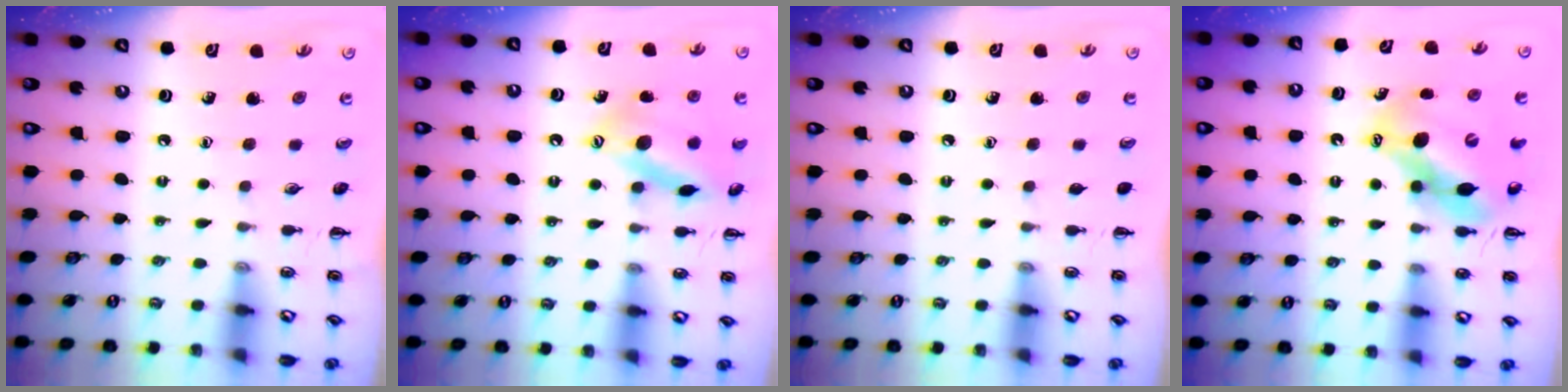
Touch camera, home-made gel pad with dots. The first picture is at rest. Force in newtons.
{"total": 15.1, "press": 15.0, "slide": 1.6}
{"total": 0.0}
{"total": 11.1, "press": 10.8, "slide": 2.7}